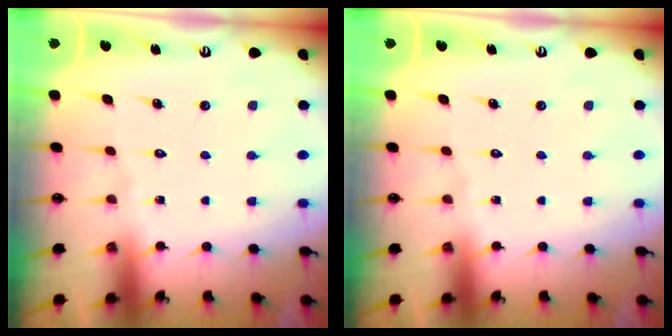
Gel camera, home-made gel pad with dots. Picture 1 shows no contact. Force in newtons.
{"total": 0.0}